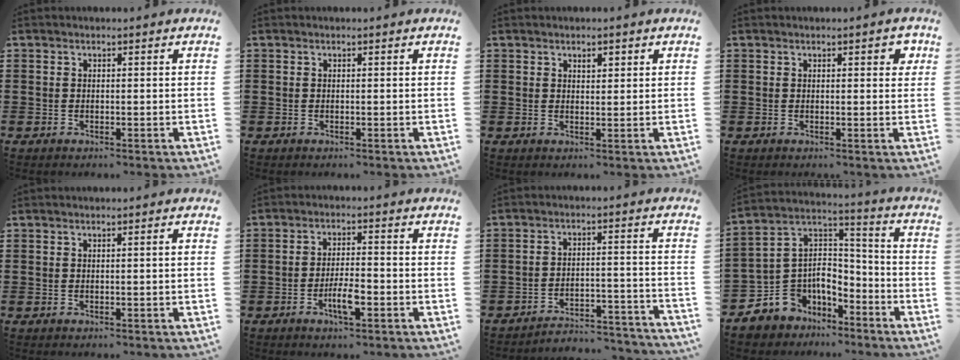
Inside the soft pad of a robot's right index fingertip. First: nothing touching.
{"total": 0.0}
{"total": 1.3, "force": [0.8, 0.7, 0.7], "torque": [-0.016, 0.004, 0.013]}
{"total": 1.5, "force": [0.5, 0.7, 1.2], "torque": [-0.007, 0.000, 0.003]}
{"total": 0.6, "force": [-0.1, -0.1, 0.6], "torque": [-0.009, -0.001, -0.003]}
{"total": 5.0, "force": [-2.1, 1.4, 4.3], "torque": [-0.084, 0.000, -0.041]}
{"total": 4.2, "force": [-4.1, 0.2, 1.0], "torque": [-0.023, -0.005, -0.087]}
{"total": 6.1, "force": [-3.3, 5.2, 0.2], "torque": [-0.039, -0.009, -0.065]}